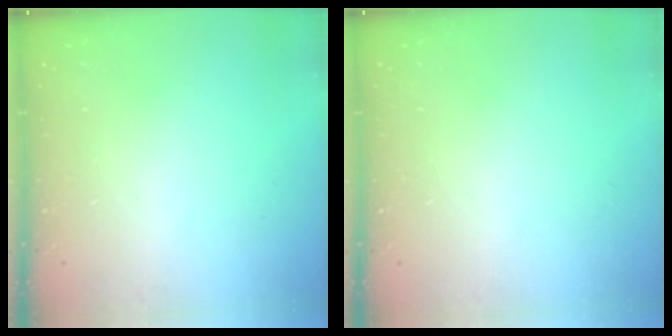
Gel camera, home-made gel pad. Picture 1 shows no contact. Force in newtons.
{"total": 0.0}